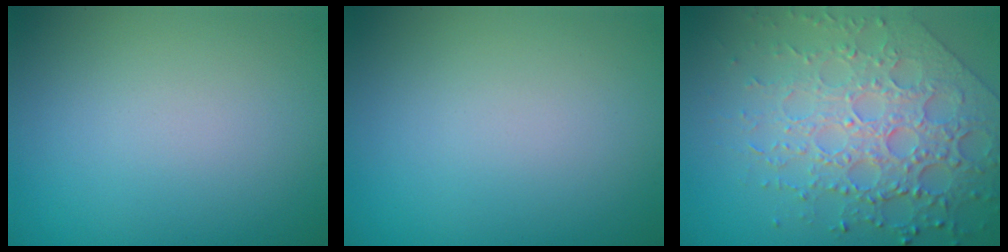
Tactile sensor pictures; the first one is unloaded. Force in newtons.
{"total": 0.0}
{"total": 7.4, "press": 5.4, "slide": 5.1}